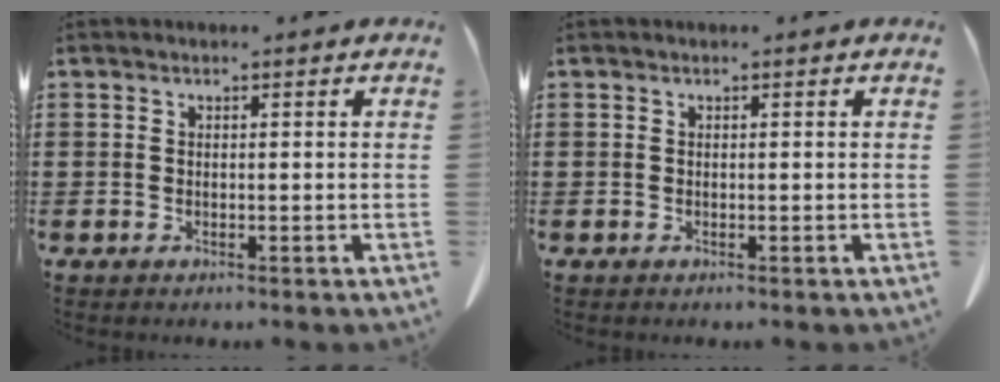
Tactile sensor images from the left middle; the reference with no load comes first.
{"total": 0.0}